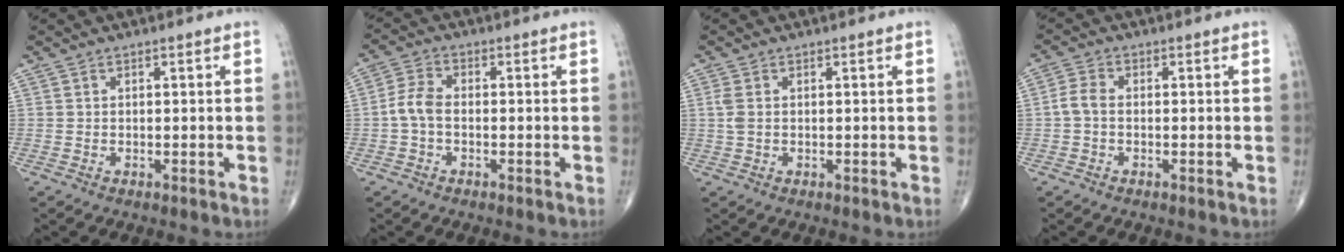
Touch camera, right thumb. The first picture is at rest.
{"total": 4.4, "force": [-0.9, 2.6, 3.4], "torque": [-0.074, 0.014, -0.025]}
{"total": 1.9, "force": [0.2, 1.0, 1.5], "torque": [-0.049, 0.006, 0.006]}
{"total": 3.0, "force": [-0.5, 1.9, 2.3], "torque": [-0.049, 0.007, -0.016]}